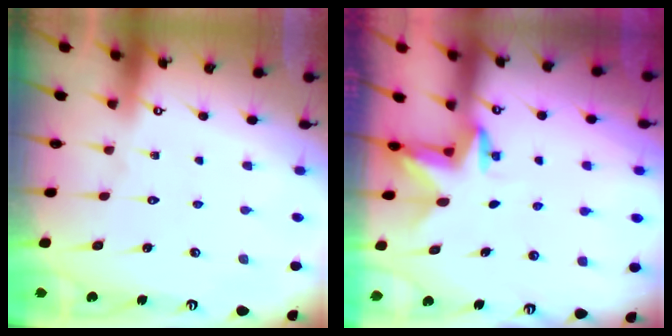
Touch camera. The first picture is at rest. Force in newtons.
{"total": 2.9, "press": 2.9, "slide": 0.7}